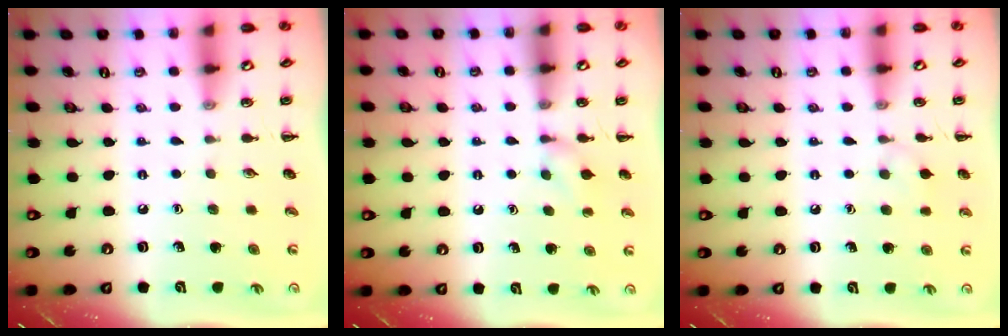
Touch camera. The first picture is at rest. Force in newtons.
{"total": 3.6, "press": 3.3, "slide": 1.4}
{"total": 6.1, "press": 5.8, "slide": 1.9}